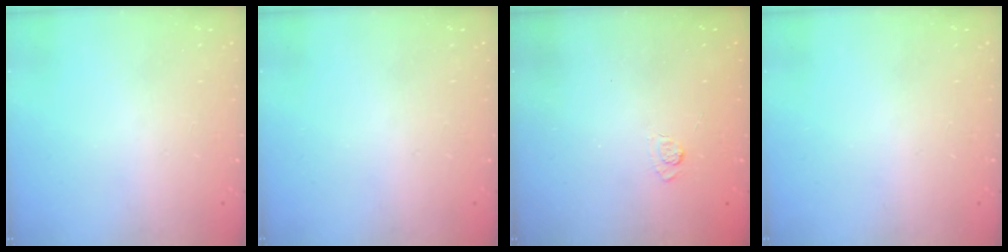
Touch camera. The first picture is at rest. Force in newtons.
{"total": 0.0}
{"total": 2.2, "press": 1.8, "slide": 1.3}
{"total": 0.0}